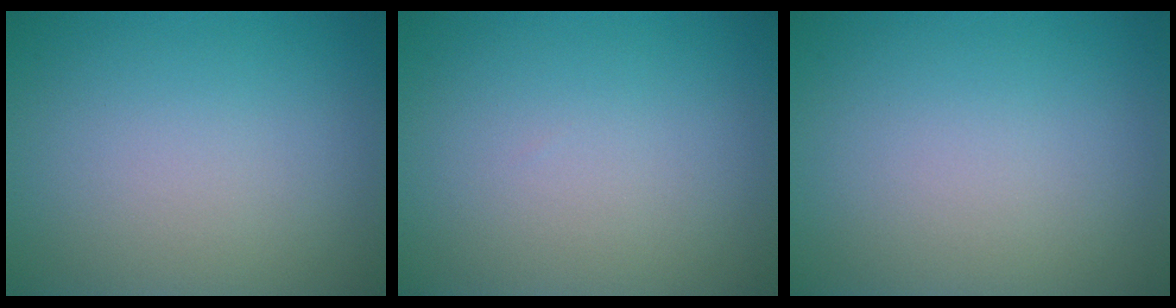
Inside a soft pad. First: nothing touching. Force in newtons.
{"total": 0.0}
{"total": 0.0}